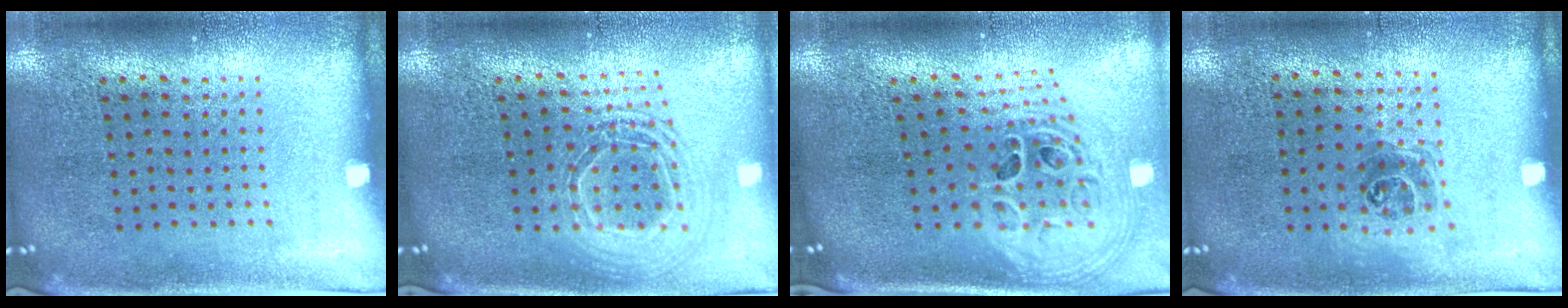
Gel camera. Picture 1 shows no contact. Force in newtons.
{"total": 1.9, "press": 1.5, "slide": 1.2}
{"total": 2.8, "press": 2.0, "slide": 1.9}
{"total": 1.0, "press": 0.8, "slide": 0.5}